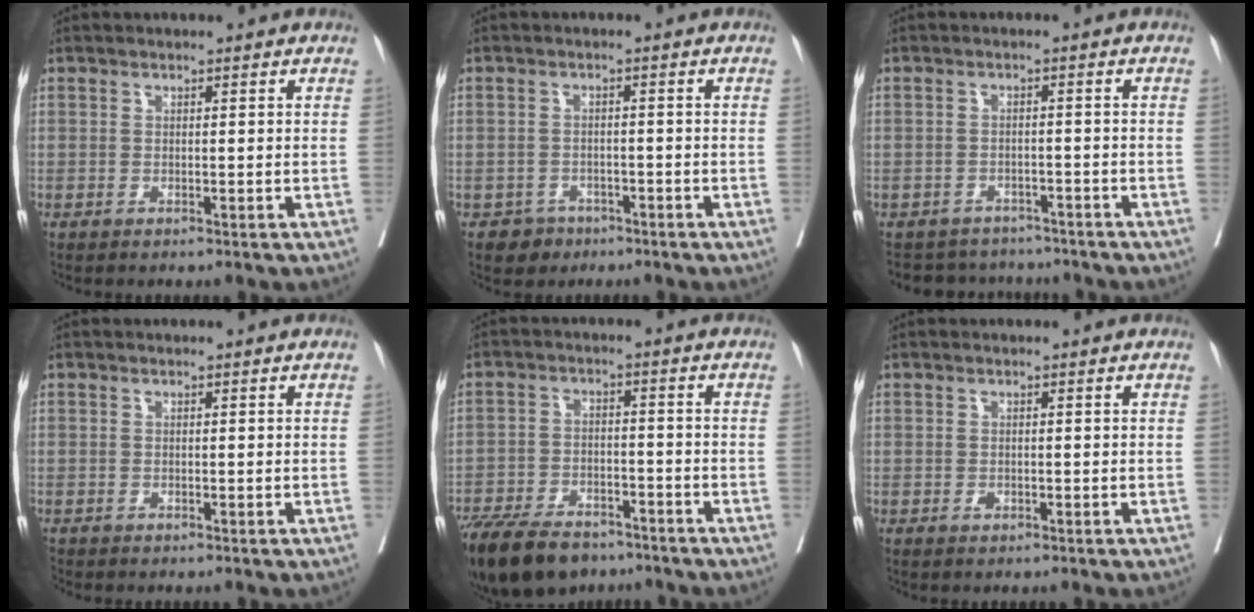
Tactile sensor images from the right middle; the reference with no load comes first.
{"total": 2.9, "force": [-1.8, 2.2, 0.1], "torque": [0.001, 0.012, -0.027]}
{"total": 7.1, "force": [-6.6, 2.6, 0.2], "torque": [0.004, 0.016, -0.085]}
{"total": 0.0}
{"total": 14.5, "force": [-11.3, 6.3, 6.5], "torque": [-0.127, -0.009, -0.180]}
{"total": 0.6, "force": [-0.3, 0.4, 0.4], "torque": [-0.007, 0.001, -0.004]}